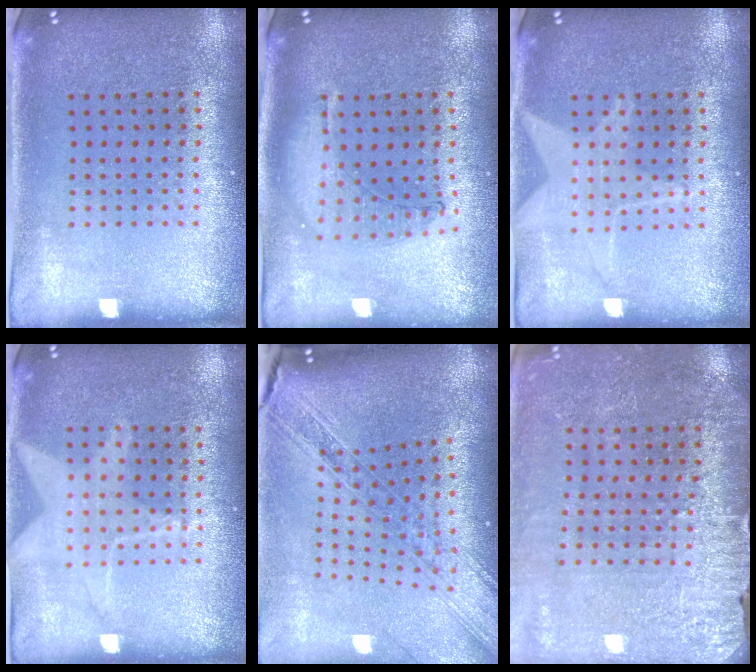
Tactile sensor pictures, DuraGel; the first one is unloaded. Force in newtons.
{"total": 1.0, "press": 1.0, "slide": 0.2}
{"total": 2.3, "press": 2.3, "slide": 0.3}
{"total": 1.4, "press": 1.4, "slide": 0.4}
{"total": 2.4, "press": 2.0, "slide": 1.3}
{"total": 2.9, "press": 2.9, "slide": 0.2}